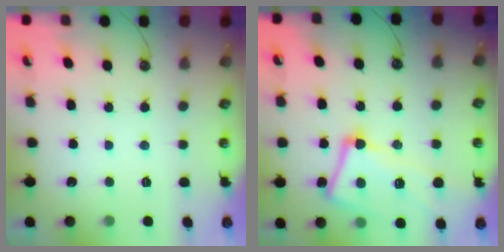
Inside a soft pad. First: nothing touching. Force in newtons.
{"total": 10.0, "press": 9.9, "slide": 1.5}